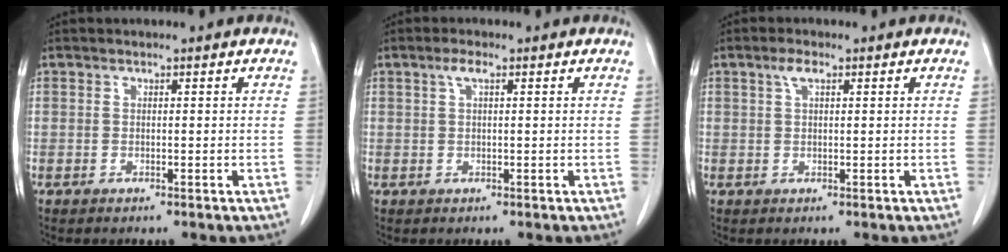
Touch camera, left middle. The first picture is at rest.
{"total": 1.7, "force": [0.8, 0.3, 1.5], "torque": [-0.033, 0.007, 0.016]}
{"total": 1.9, "force": [0.9, 0.6, 1.5], "torque": [-0.034, 0.007, 0.020]}